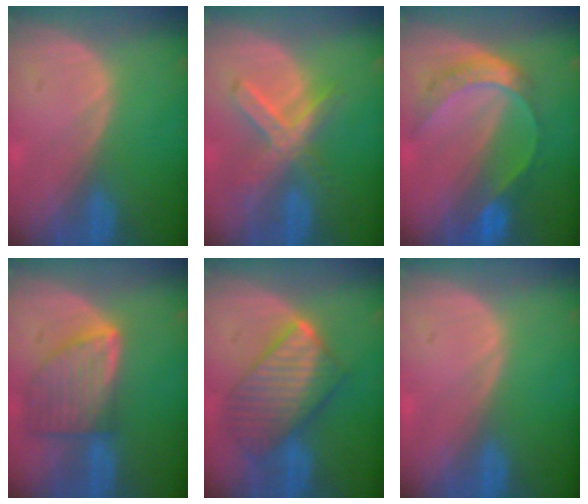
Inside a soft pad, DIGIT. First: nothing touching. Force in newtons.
{"total": 7.5, "press": 6.4, "slide": 3.8}
{"total": 7.8, "press": 6.5, "slide": 4.4}
{"total": 8.2, "press": 7.3, "slide": 3.7}
{"total": 9.6, "press": 9.5, "slide": 0.8}
{"total": 0.0}